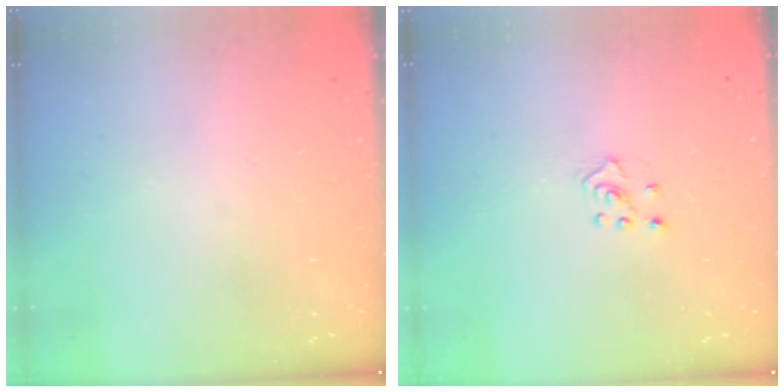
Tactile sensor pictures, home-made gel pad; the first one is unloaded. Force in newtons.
{"total": 2.4, "press": 2.4, "slide": 0.5}